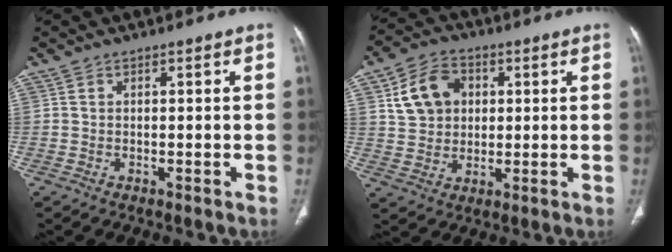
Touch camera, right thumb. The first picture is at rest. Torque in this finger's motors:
{"motor_torque": [0.22, 0.84, 0.26, 0.05, 0.05]}